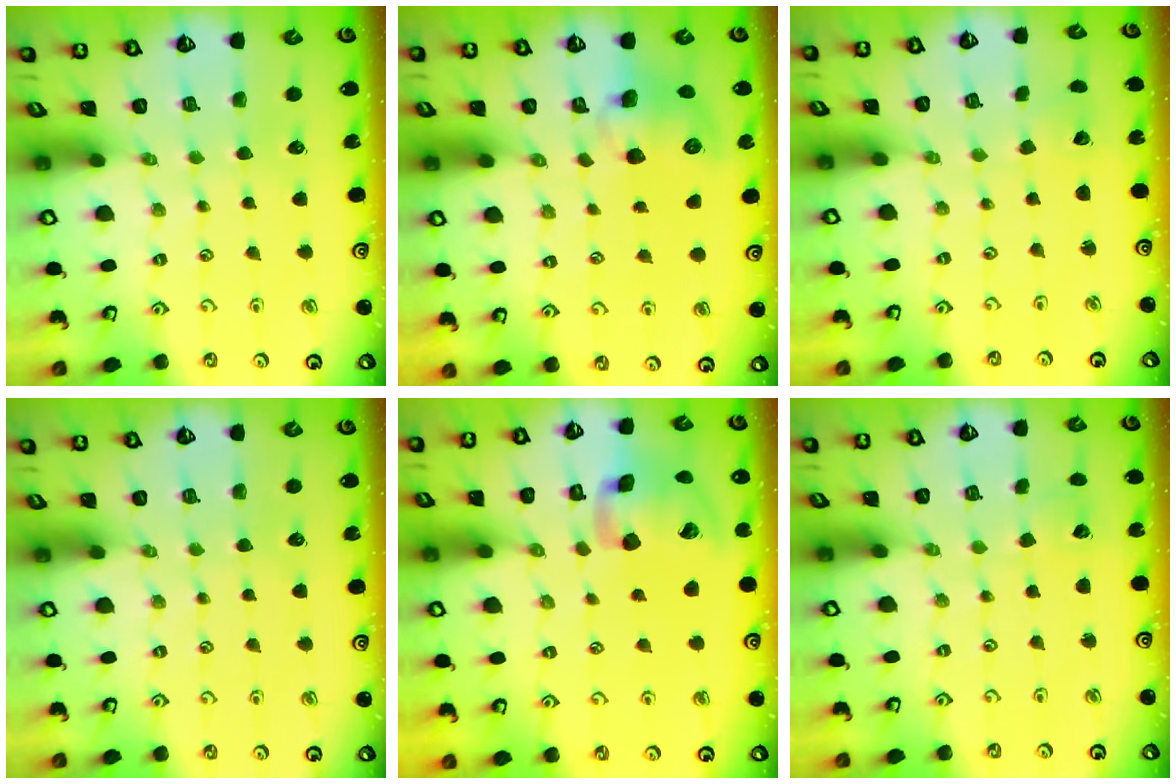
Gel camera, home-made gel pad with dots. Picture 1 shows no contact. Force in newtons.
{"total": 9.1, "press": 9.1, "slide": 0.6}
{"total": 1.7, "press": 1.7, "slide": 0.1}
{"total": 0.0}
{"total": 17.8, "press": 17.5, "slide": 2.9}
{"total": 3.9, "press": 3.9, "slide": 0.1}